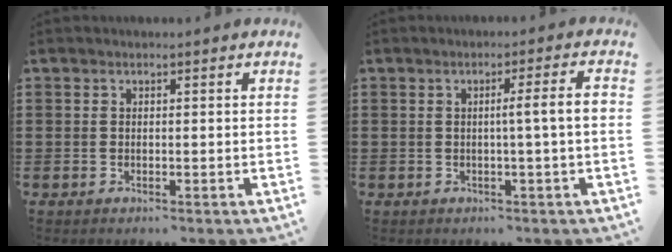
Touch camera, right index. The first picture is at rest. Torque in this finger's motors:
{"motor_torque": [0.84, -0.16, 0.11, 0.10]}